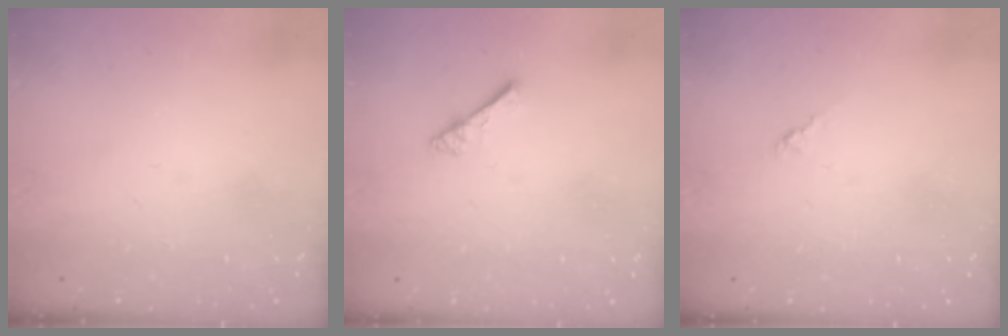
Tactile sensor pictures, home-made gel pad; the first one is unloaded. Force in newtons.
{"total": 2.8, "press": 2.8, "slide": 0.4}
{"total": 0.0}